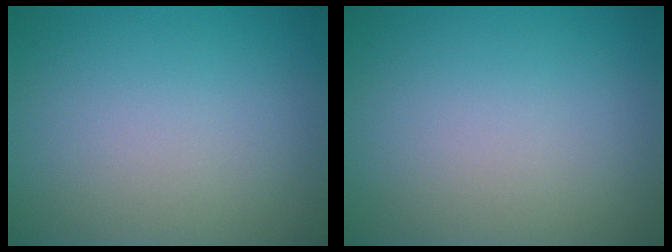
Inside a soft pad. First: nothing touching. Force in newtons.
{"total": 0.0}